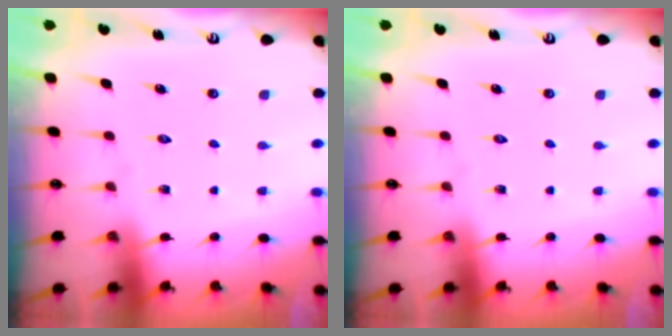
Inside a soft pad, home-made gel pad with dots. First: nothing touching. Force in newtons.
{"total": 0.0}